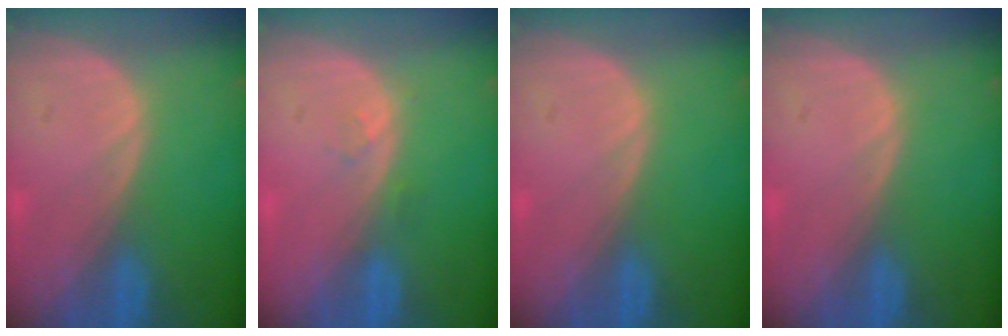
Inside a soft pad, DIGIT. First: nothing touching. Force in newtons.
{"total": 1.1, "press": 1.0, "slide": 0.1}
{"total": 0.0}
{"total": 0.0}